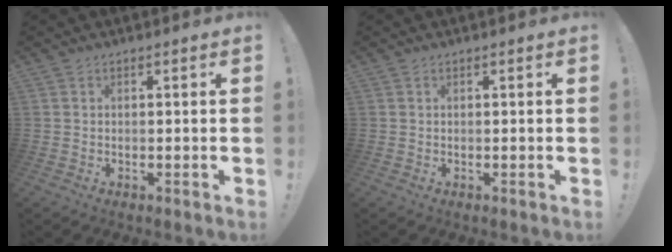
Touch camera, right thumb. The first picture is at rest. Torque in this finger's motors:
{"motor_torque": [-0.20, 0.05, -0.25, -0.04, 0.04]}